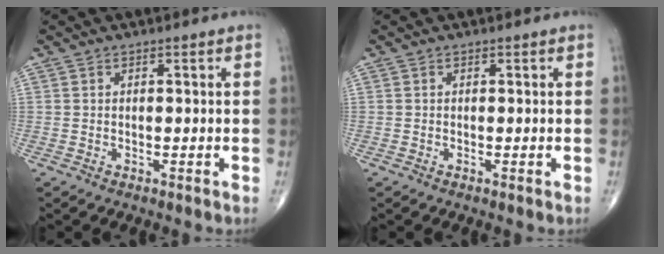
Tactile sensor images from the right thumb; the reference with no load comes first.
{"total": 0.0}